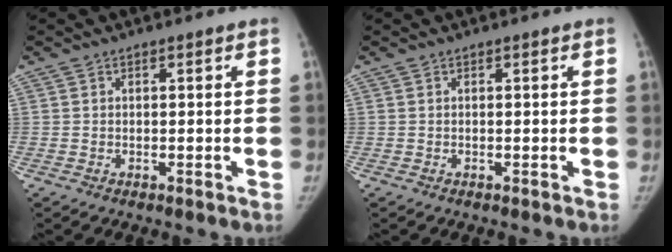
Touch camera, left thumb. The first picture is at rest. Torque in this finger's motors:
{"motor_torque": [-0.01, 0.01, 0.14, -0.04, 0.00]}